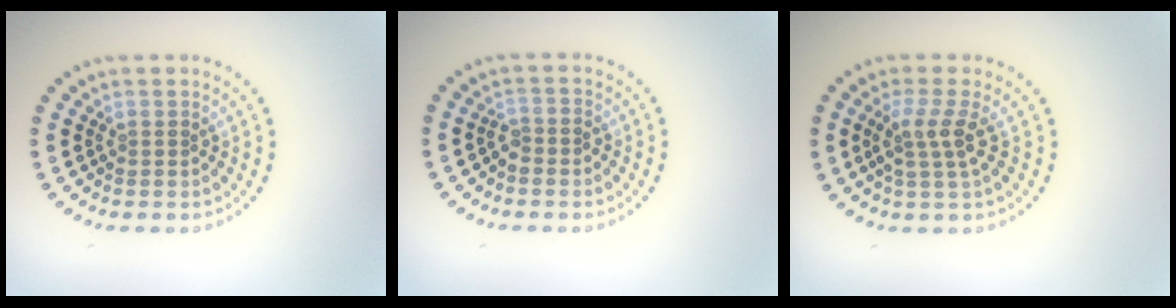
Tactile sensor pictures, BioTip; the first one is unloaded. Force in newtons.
{"total": 1.3, "press": 1.1, "slide": 0.6}
{"total": 2.7, "press": 2.1, "slide": 1.7}